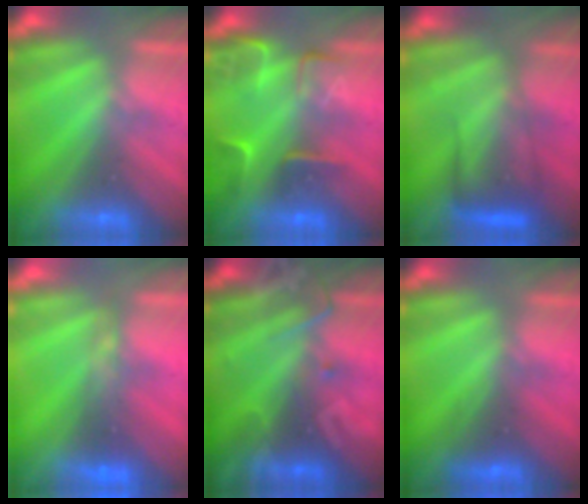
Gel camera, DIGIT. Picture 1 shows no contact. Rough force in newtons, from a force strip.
{"total": 9.4}
{"total": 8.0}
{"total": 4.2}
{"total": 2.8}
{"total": 2.4}